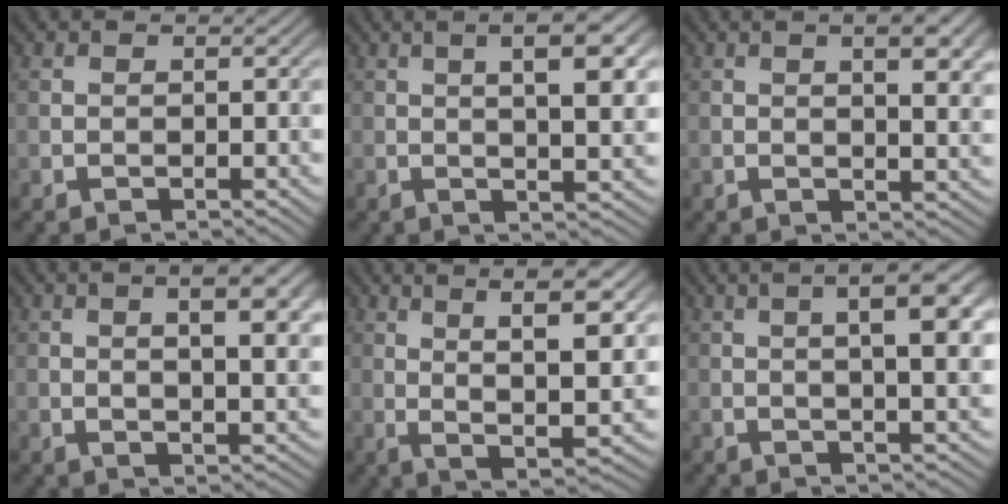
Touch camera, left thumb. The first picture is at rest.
{"total": 8.1, "force": [2.0, 1.9, 7.7], "torque": [-0.104, 0.015, 0.027]}
{"total": 6.7, "force": [2.1, 2.0, 6.0], "torque": [-0.087, 0.002, 0.031]}
{"total": 8.7, "force": [2.5, 2.8, 7.9], "torque": [-0.114, 0.005, 0.035]}
{"total": 11.8, "force": [4.5, 3.2, 10.4], "torque": [-0.176, 0.005, 0.077]}
{"total": 8.4, "force": [2.0, 1.9, 8.0], "torque": [-0.111, 0.014, 0.024]}